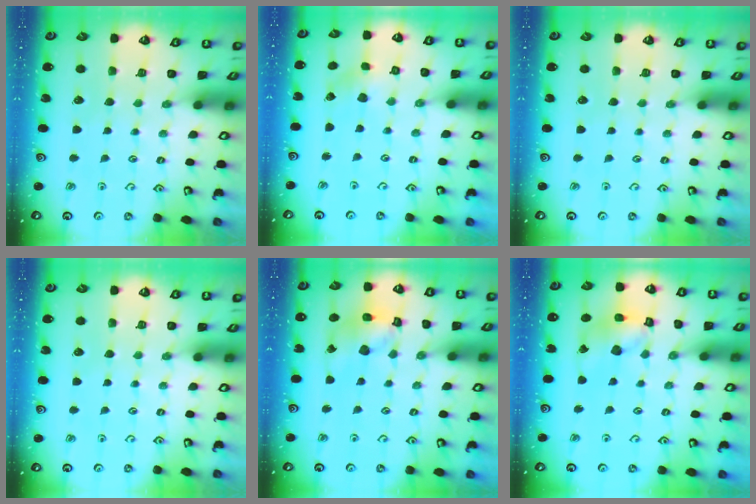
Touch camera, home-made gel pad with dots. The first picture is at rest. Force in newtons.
{"total": 2.3, "press": 2.3, "slide": 0.3}
{"total": 0.0}
{"total": 0.0}
{"total": 11.3, "press": 11.2, "slide": 1.4}
{"total": 11.9, "press": 11.8, "slide": 1.4}